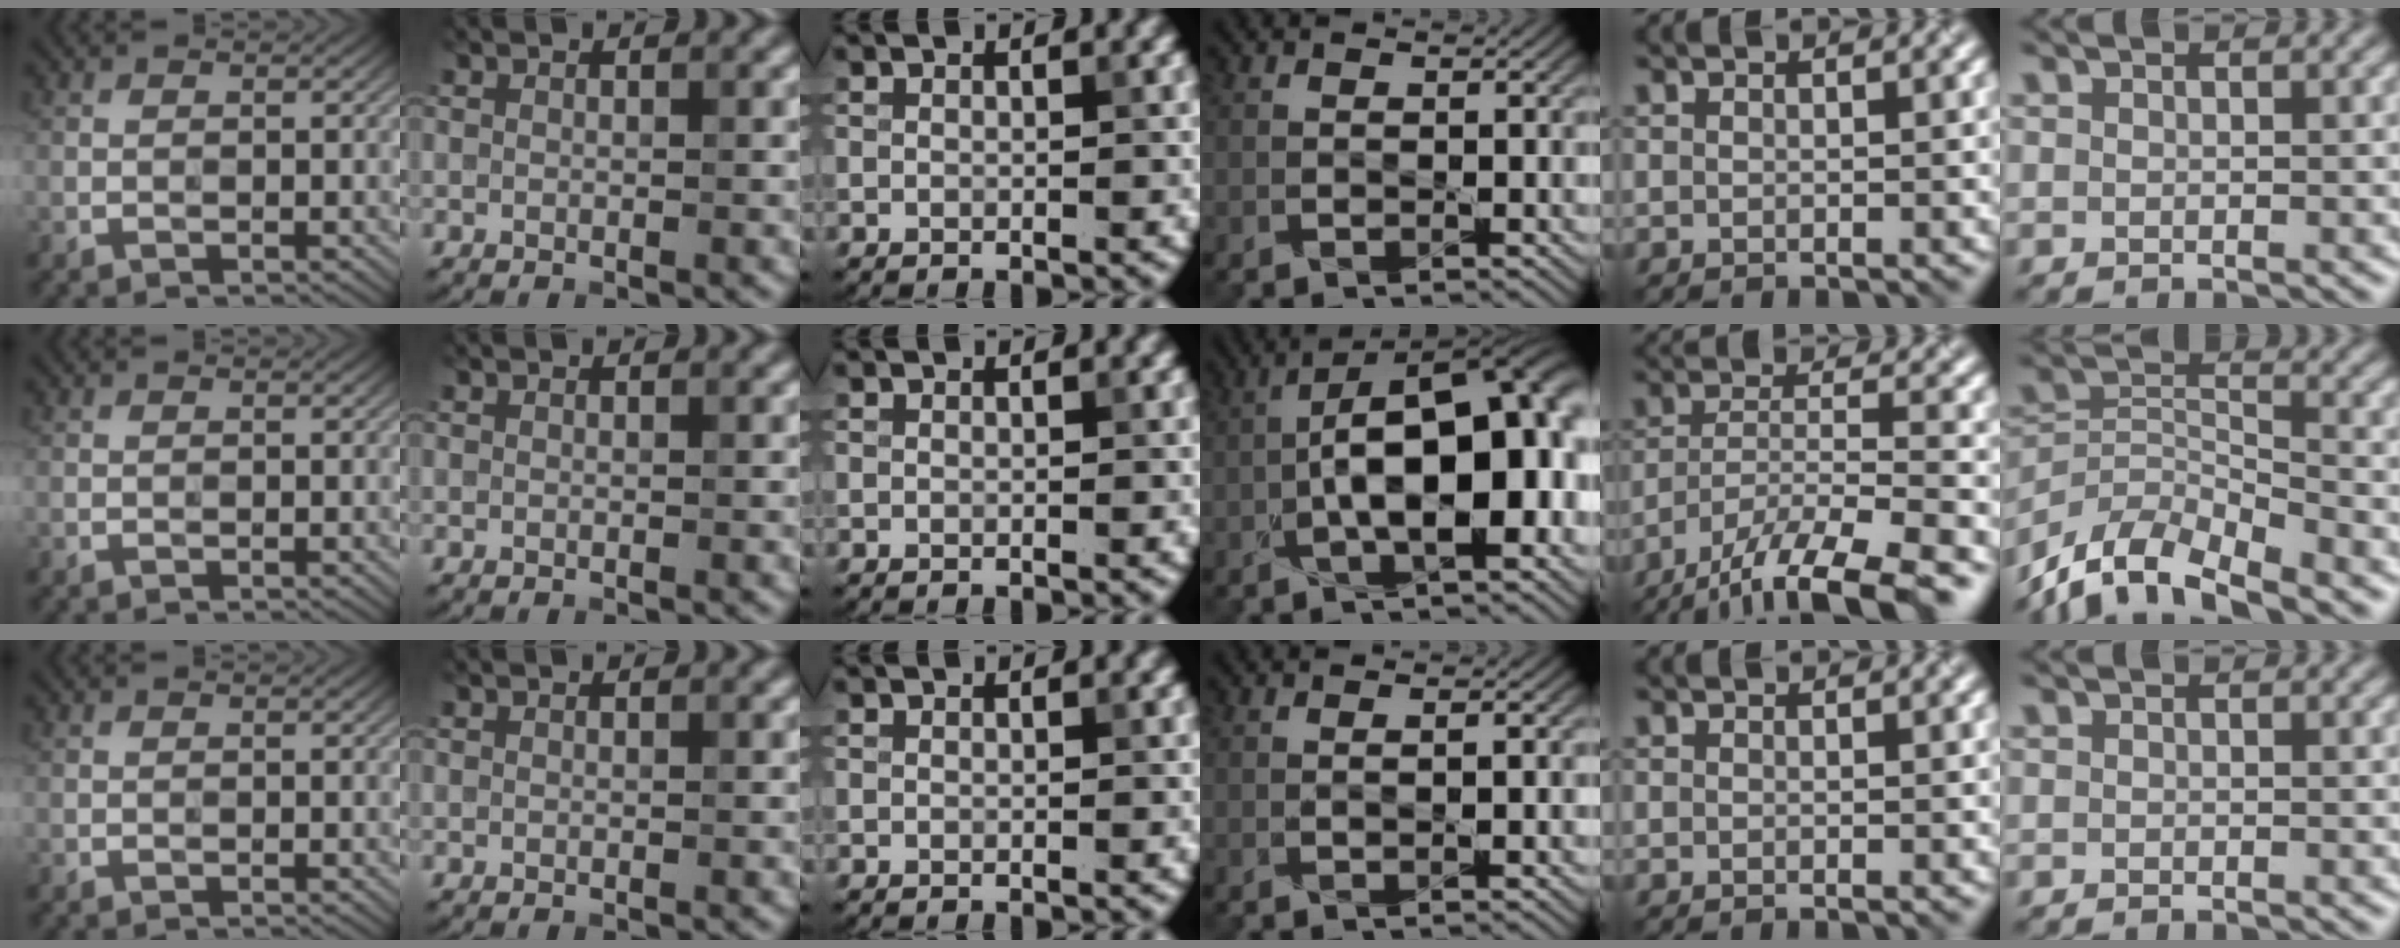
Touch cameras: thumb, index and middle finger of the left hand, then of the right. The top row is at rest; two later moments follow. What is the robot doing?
{"motion": "dispense", "object": "glue bottle"}